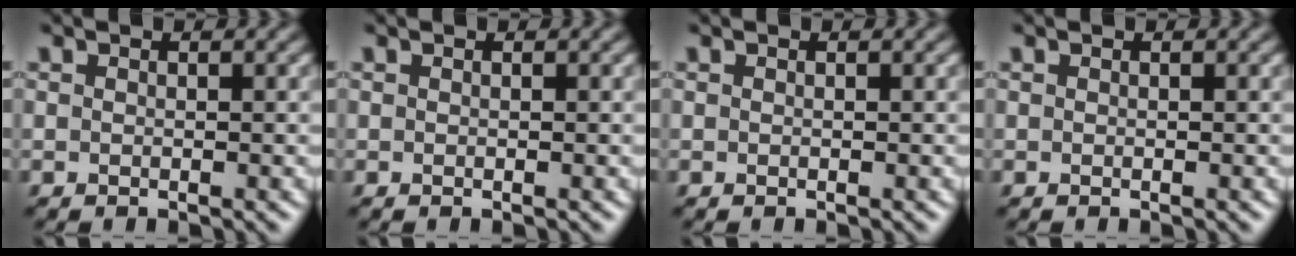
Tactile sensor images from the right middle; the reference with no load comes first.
{"total": 0.0}
{"total": 0.0}
{"total": 0.0}